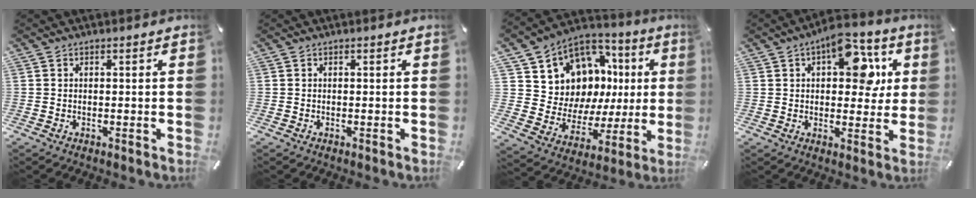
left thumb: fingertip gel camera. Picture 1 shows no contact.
{"total": 0.0}
{"total": 10.8, "force": [5.5, 9.2, 1.9], "torque": [-0.046, -0.073, 0.114]}
{"total": 13.1, "force": [5.1, 7.5, 9.5], "torque": [-0.119, -0.009, 0.083]}